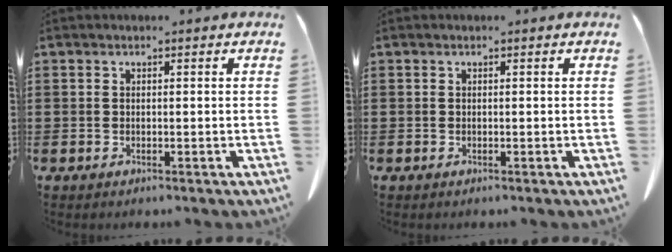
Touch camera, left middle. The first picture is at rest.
{"total": 0.0}